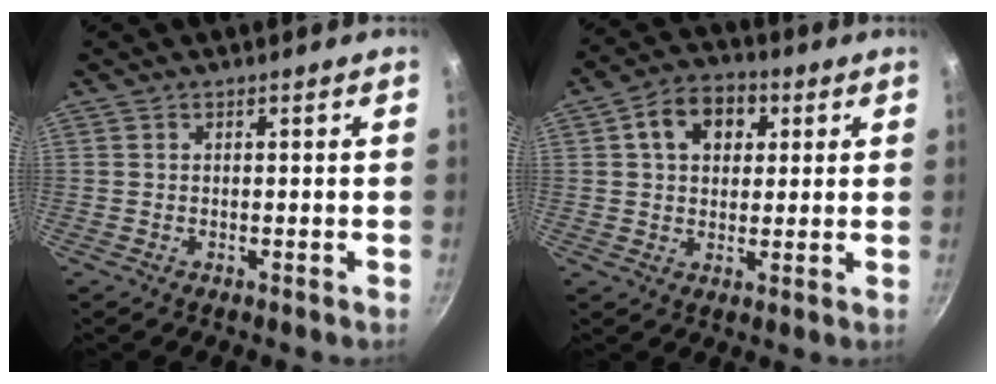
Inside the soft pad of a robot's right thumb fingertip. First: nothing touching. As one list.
[{"total": 9.8, "force": [3.1, 7.2, 5.9], "torque": [-0.068, 0.010, 0.036]}]